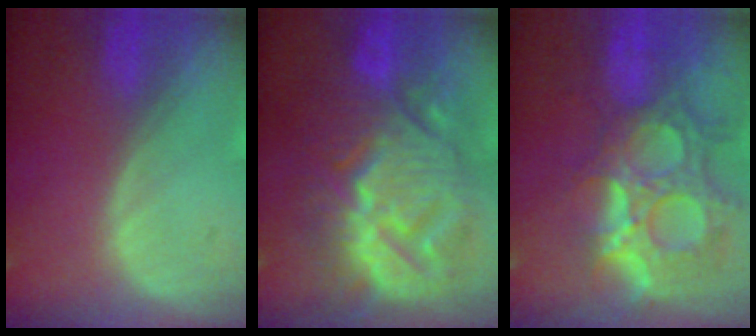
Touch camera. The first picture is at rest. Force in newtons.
{"total": 13.9, "press": 13.8, "slide": 1.4}
{"total": 13.1, "press": 11.2, "slide": 6.8}